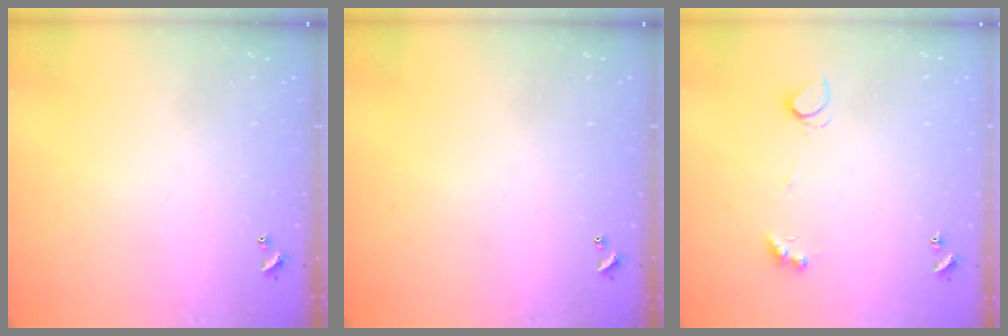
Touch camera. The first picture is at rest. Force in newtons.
{"total": 0.0}
{"total": 3.6, "press": 3.5, "slide": 0.6}